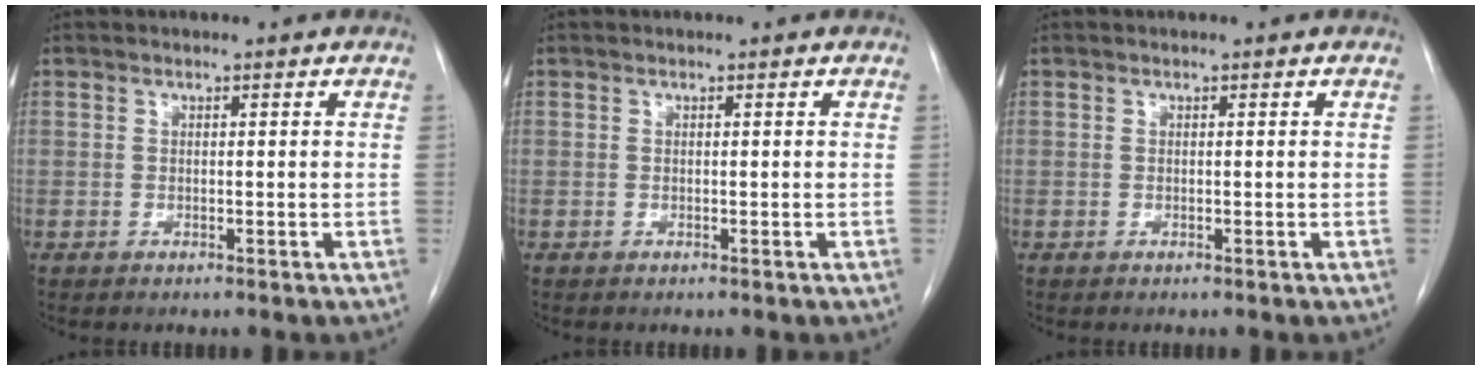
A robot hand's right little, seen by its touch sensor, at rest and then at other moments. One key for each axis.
{"total": 0.0}
{"total": 0.0}